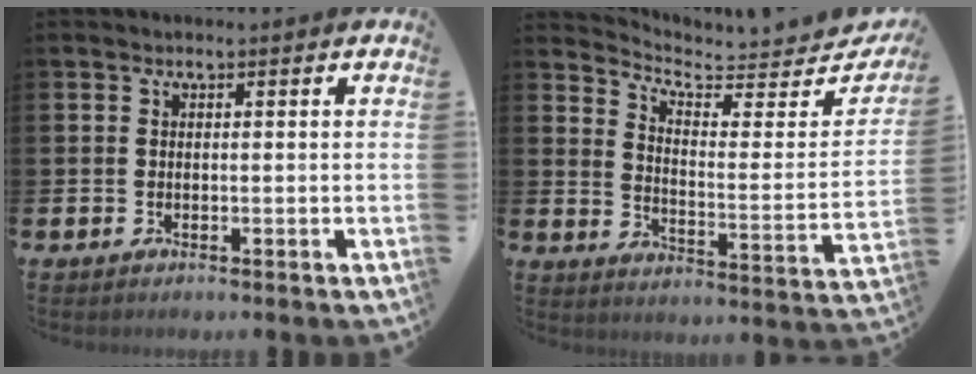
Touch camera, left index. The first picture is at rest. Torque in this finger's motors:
{"motor_torque": [0.98, -1.16, -0.31, 0.03]}